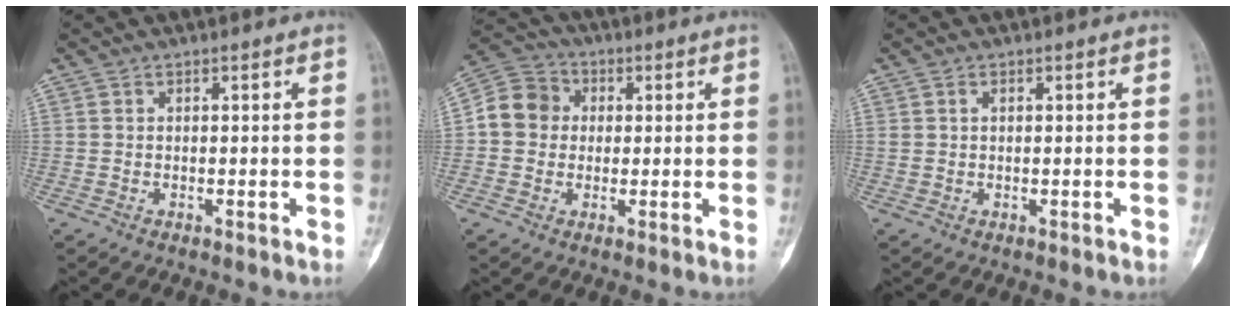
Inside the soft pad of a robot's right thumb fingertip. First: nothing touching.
{"total": 8.4, "force": [0.4, 7.6, 3.6], "torque": [-0.050, 0.021, -0.007]}
{"total": 0.9, "force": [0.4, 0.5, 0.6], "torque": [-0.016, 0.005, 0.010]}